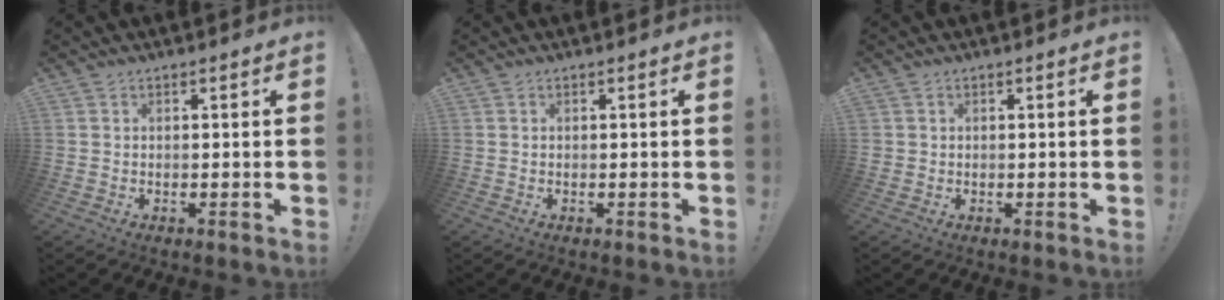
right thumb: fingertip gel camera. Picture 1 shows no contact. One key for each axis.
{"total": 0.0}
{"total": 0.9, "fx": 0.1, "fy": 0.9, "fz": 0.2, "tx": -0.006, "ty": 0.003, "tz": 0.003}